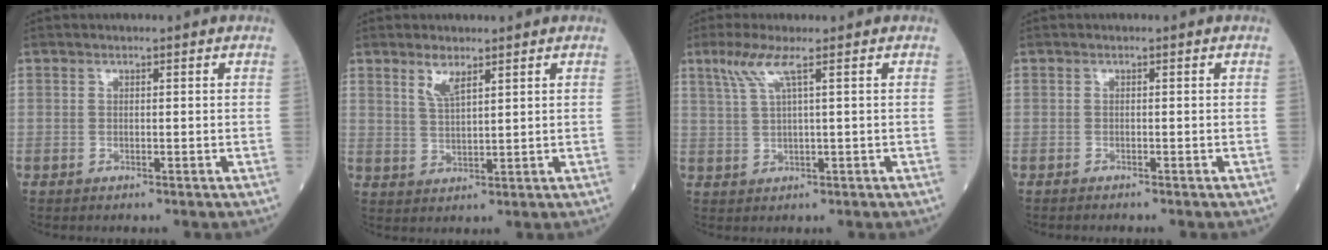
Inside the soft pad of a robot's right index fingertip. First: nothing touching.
{"total": 3.3, "force": [2.2, 0.7, 2.3], "torque": [-0.051, -0.001, 0.047]}
{"total": 4.0, "force": [2.1, -0.3, 3.4], "torque": [-0.082, 0.009, 0.048]}
{"total": 1.5, "force": [-1.4, -0.1, 0.6], "torque": [-0.009, 0.000, -0.016]}